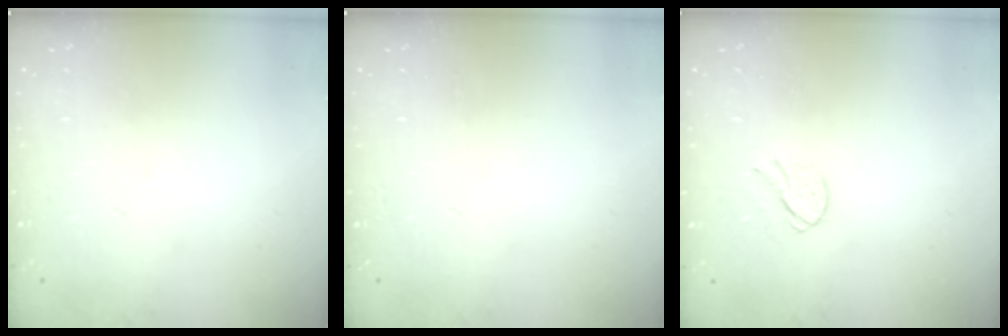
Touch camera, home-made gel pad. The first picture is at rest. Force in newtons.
{"total": 0.0}
{"total": 7.4, "press": 7.4, "slide": 0.5}